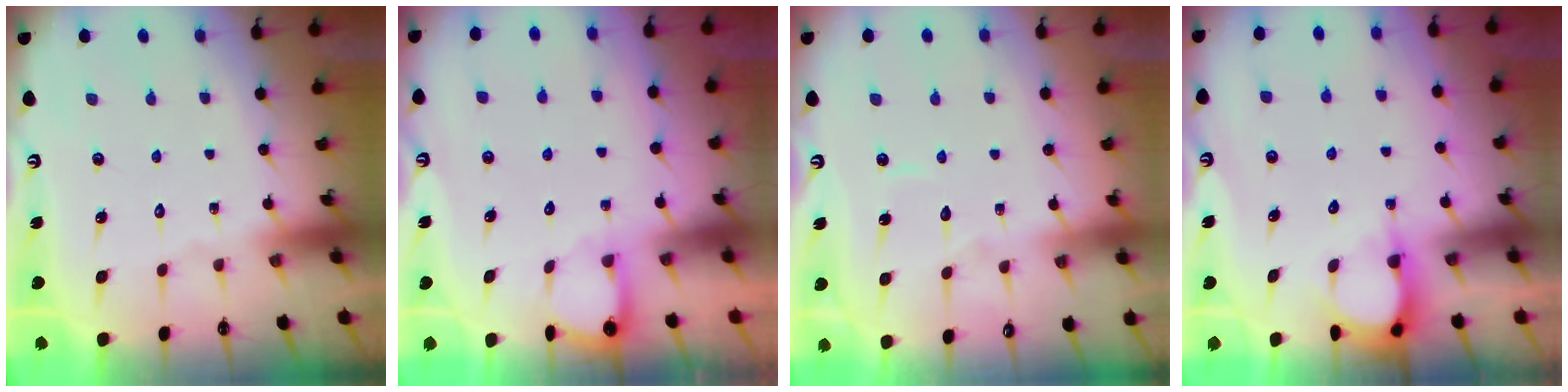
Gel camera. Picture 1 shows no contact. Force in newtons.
{"total": 1.8, "press": 1.8, "slide": 0.1}
{"total": 2.9, "press": 2.9, "slide": 0.2}
{"total": 4.3, "press": 4.3, "slide": 0.2}